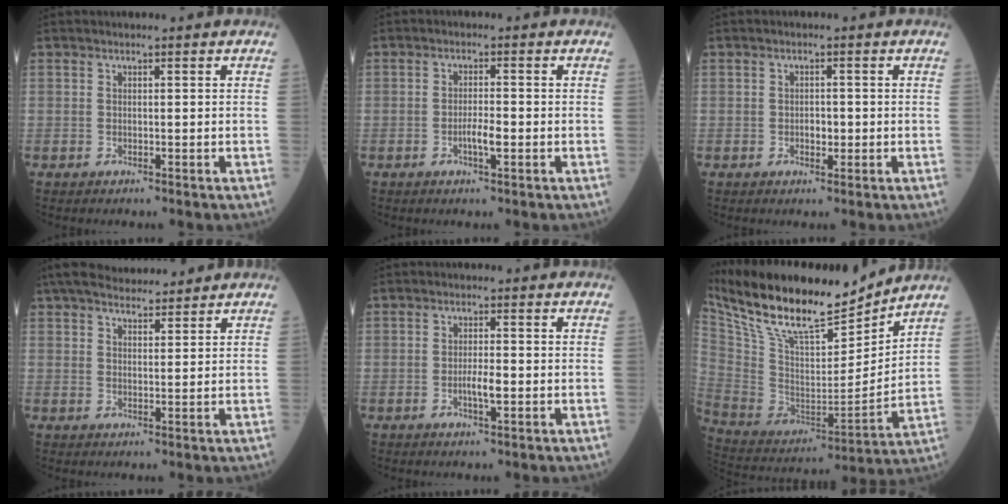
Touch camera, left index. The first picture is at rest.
{"total": 2.6, "force": [-0.9, 0.4, 2.4], "torque": [-0.045, 0.001, -0.016]}
{"total": 1.7, "force": [-0.3, 1.0, 1.3], "torque": [-0.021, 0.002, -0.003]}
{"total": 10.0, "force": [9.0, 2.1, 3.8], "torque": [-0.060, 0.024, 0.140]}
{"total": 2.6, "force": [-0.7, 0.5, 2.5], "torque": [-0.049, 0.000, -0.011]}
{"total": 21.3, "force": [17.7, 4.6, 11.0], "torque": [-0.210, 0.004, 0.318]}